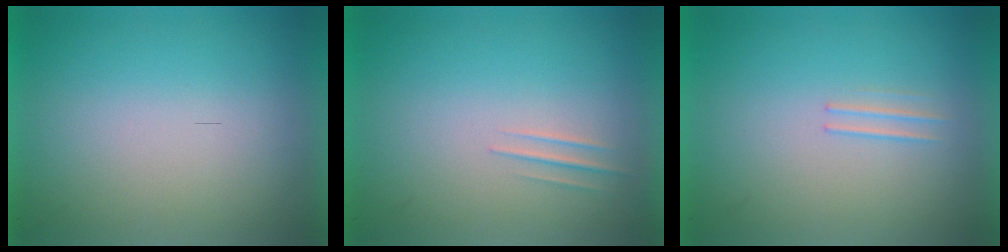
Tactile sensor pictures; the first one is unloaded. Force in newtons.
{"total": 1.2}
{"total": 1.2}